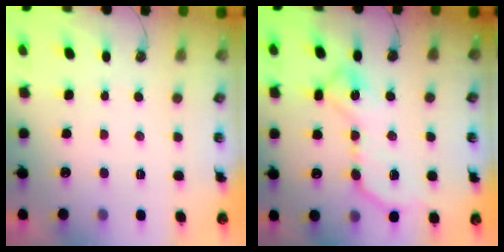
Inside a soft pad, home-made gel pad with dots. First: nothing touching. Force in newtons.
{"total": 13.1, "press": 13.1, "slide": 0.6}